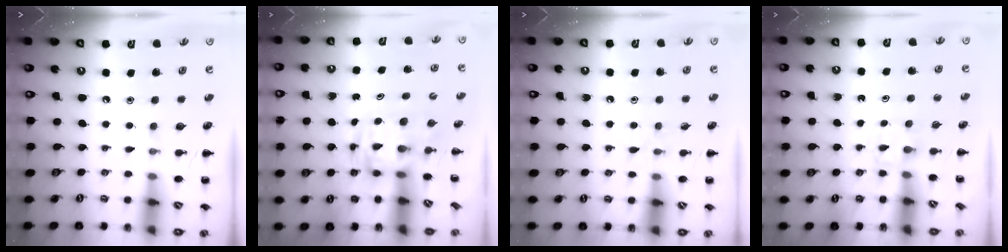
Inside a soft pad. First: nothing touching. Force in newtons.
{"total": 2.8, "press": 2.8, "slide": 0.5}
{"total": 4.5, "press": 4.1, "slide": 1.8}
{"total": 2.3, "press": 2.1, "slide": 0.8}